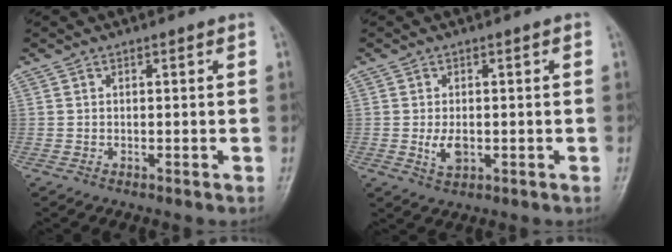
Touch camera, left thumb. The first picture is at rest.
{"total": 3.7, "force": [-0.5, 2.1, 3.0], "torque": [-0.052, -0.002, -0.005]}